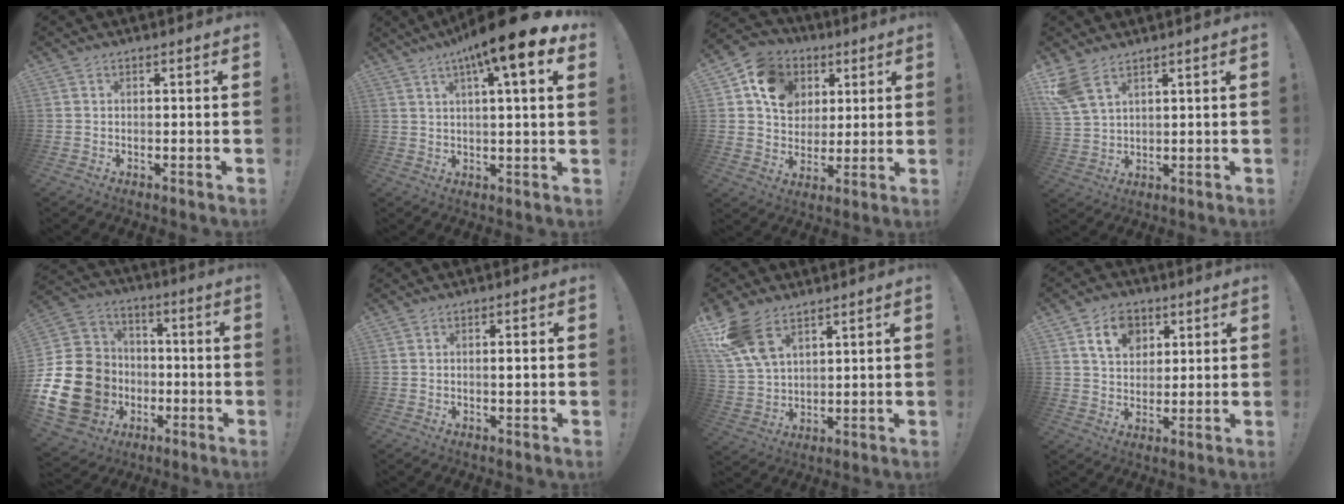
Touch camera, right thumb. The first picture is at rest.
{"total": 13.2, "force": [6.8, 1.4, 11.3], "torque": [-0.171, -0.034, 0.098]}
{"total": 14.0, "force": [5.5, 11.3, 6.1], "torque": [-0.089, -0.015, 0.109]}
{"total": 7.9, "force": [5.5, 3.6, 4.5], "torque": [-0.092, -0.020, 0.109]}
{"total": 23.9, "force": [-5.8, 19.9, 12.0], "torque": [-0.228, 0.039, -0.055]}
{"total": 1.4, "force": [0.0, 0.1, 1.4], "torque": [-0.015, -0.003, -0.004]}
{"total": 12.6, "force": [8.0, 6.7, 7.1], "torque": [-0.135, -0.036, 0.156]}
{"total": 10.0, "force": [4.6, 7.4, 4.9], "torque": [-0.074, -0.008, 0.086]}